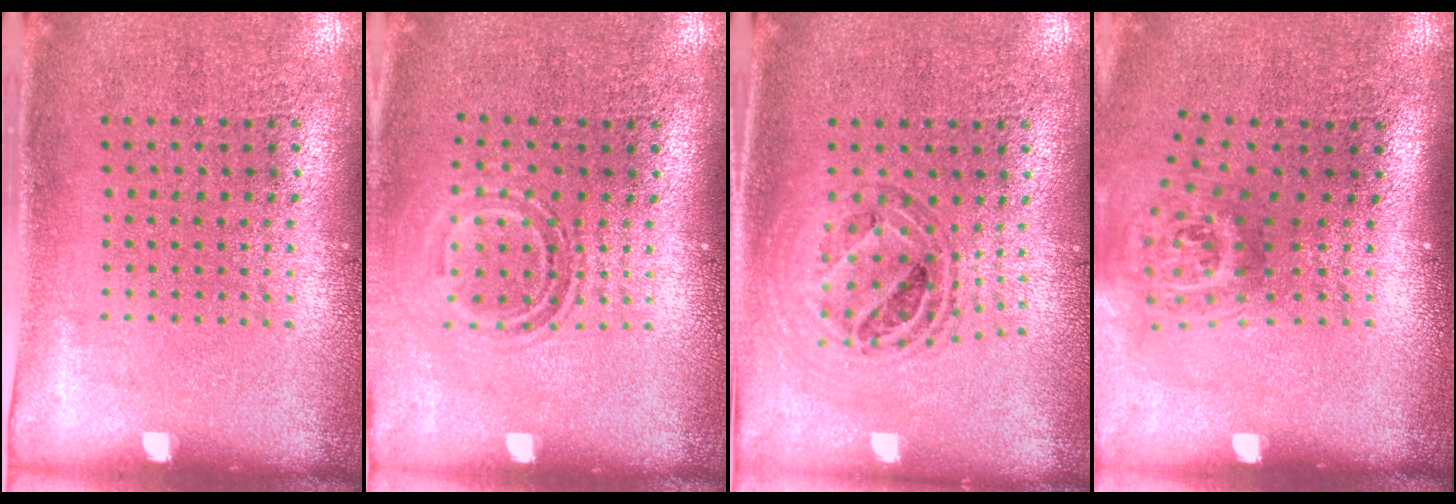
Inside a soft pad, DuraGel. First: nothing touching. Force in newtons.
{"total": 1.5, "press": 1.0, "slide": 1.1}
{"total": 0.8, "press": 0.8, "slide": 0.1}
{"total": 1.8, "press": 1.2, "slide": 1.4}